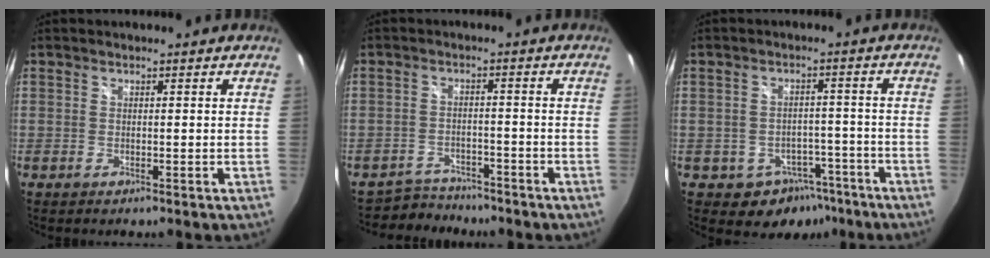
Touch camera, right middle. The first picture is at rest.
{"total": 6.0, "force": [-5.4, 2.6, 0.2], "torque": [-0.018, 0.005, -0.084]}
{"total": 7.3, "force": [-4.7, 5.3, 1.8], "torque": [-0.034, 0.024, -0.046]}